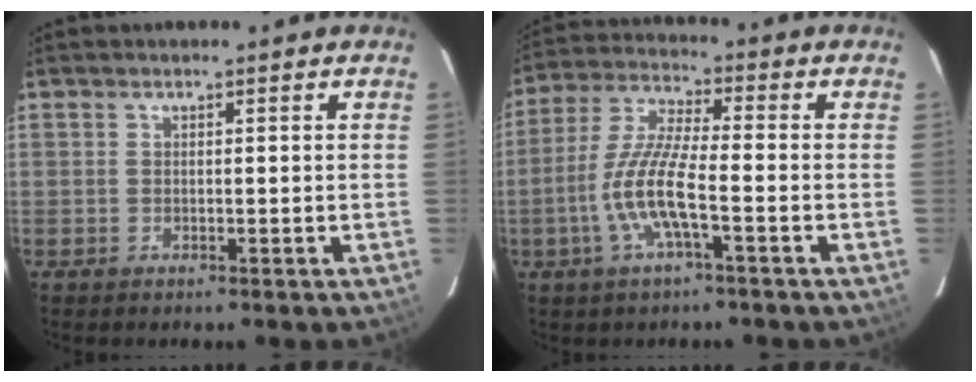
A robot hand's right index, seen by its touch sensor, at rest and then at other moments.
{"total": 10.3, "force": [-3.6, 1.6, 9.6], "torque": [-0.209, -0.003, -0.070]}